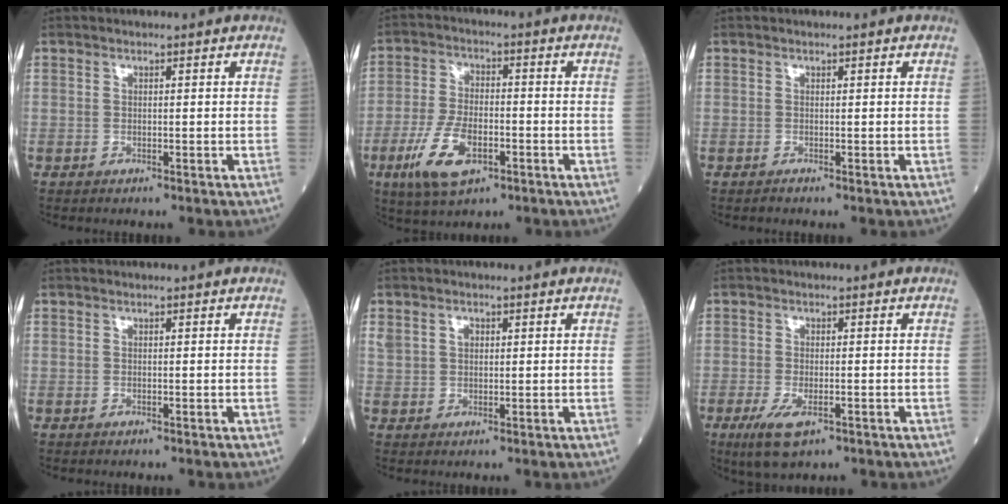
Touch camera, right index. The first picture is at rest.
{"total": 9.0, "force": [-3.9, 3.9, 7.2], "torque": [-0.157, -0.007, -0.066]}
{"total": 0.0}
{"total": 0.0}
{"total": 2.6, "force": [1.1, 2.0, 1.3], "torque": [-0.030, 0.011, 0.026]}
{"total": 5.1, "force": [-2.5, 1.8, 4.0], "torque": [-0.084, -0.012, -0.034]}